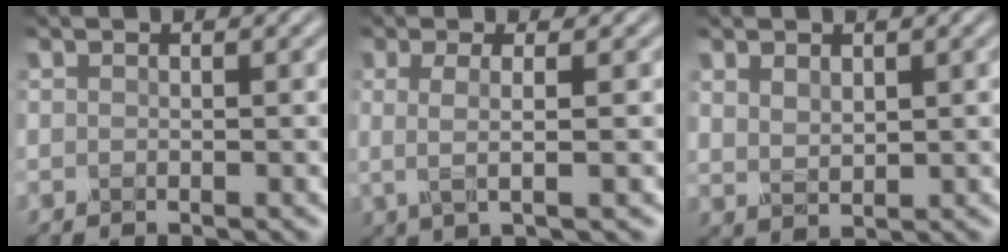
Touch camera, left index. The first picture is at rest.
{"total": 2.7, "force": [0.2, 0.7, 2.6], "torque": [-0.051, -0.004, 0.001]}
{"total": 1.9, "force": [1.0, 1.1, 1.2], "torque": [-0.029, -0.005, 0.027]}